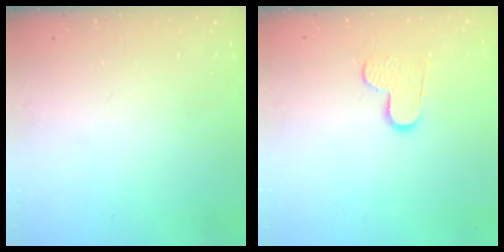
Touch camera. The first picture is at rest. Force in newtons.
{"total": 8.3, "press": 8.2, "slide": 0.5}